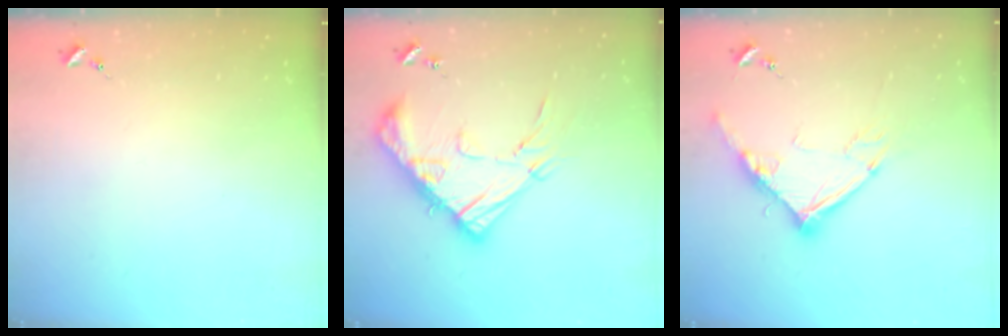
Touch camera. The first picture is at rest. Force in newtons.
{"total": 19.5, "press": 19.4, "slide": 1.8}
{"total": 12.9, "press": 12.8, "slide": 1.3}